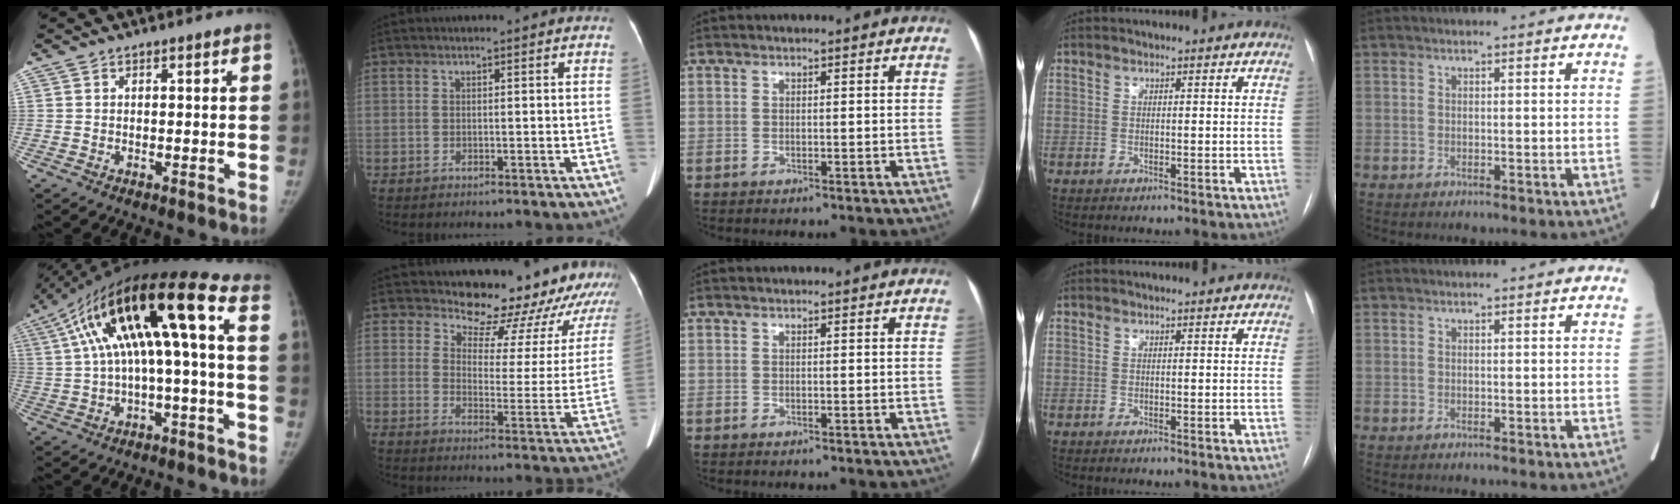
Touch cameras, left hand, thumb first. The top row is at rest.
{"thumb": {"total": 18.0, "force": [1.7, 4.2, 17.4], "torque": [-0.318, 0.070, 0.032]}, "index": {"total": 22.2, "force": [20.7, 6.4, 5.0], "torque": [-0.039, -0.092, 0.231]}}